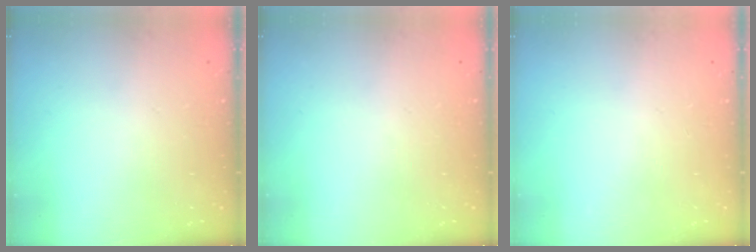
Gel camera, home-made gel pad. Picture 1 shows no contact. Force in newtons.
{"total": 0.0}
{"total": 0.0}